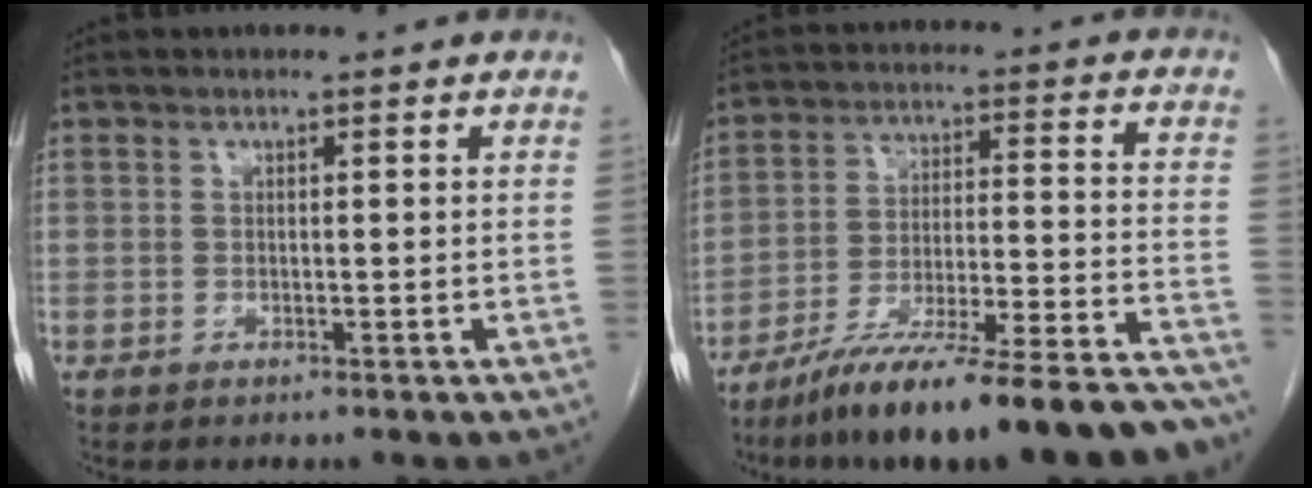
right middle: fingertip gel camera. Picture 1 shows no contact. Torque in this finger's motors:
{"motor_torque": [1.16, -0.98, 0.27, 0.13]}